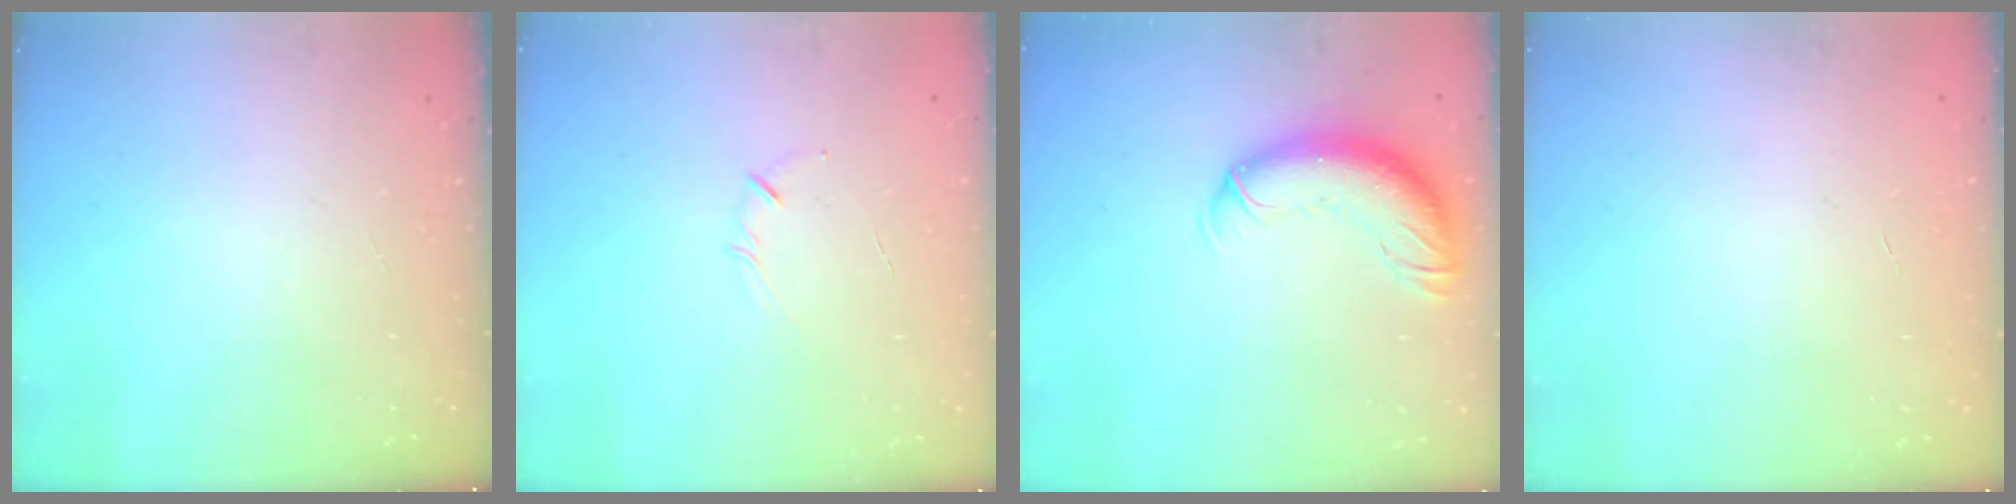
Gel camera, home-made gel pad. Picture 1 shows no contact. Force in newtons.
{"total": 3.1, "press": 3.0, "slide": 0.7}
{"total": 13.1, "press": 12.8, "slide": 2.9}
{"total": 0.6, "press": 0.6, "slide": 0.2}